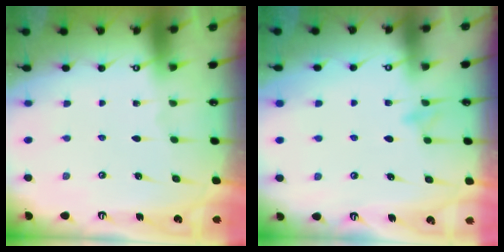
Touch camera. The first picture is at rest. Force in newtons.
{"total": 7.7, "press": 7.6, "slide": 0.8}